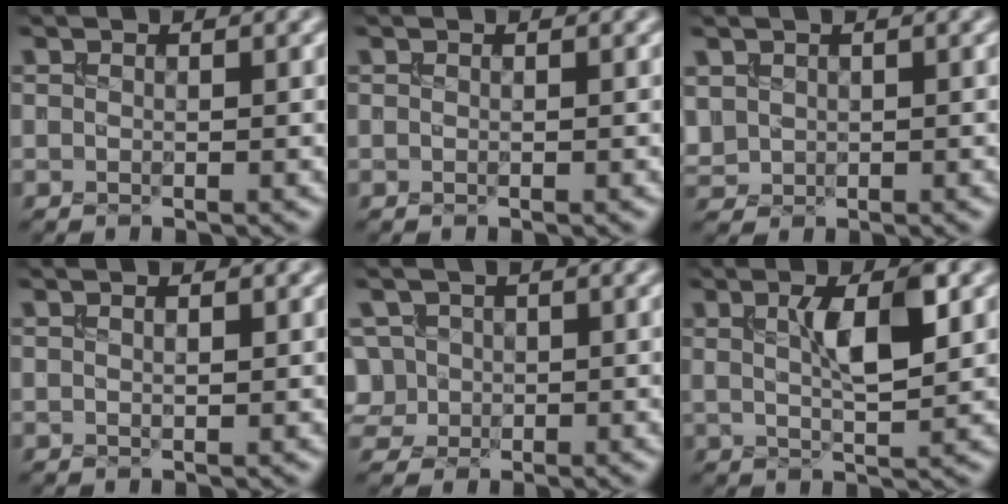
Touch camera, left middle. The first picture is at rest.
{"total": 0.0}
{"total": 1.4, "force": [0.5, 1.1, 0.5], "torque": [-0.016, -0.002, 0.015]}
{"total": 0.8, "force": [0.4, 0.2, 0.7], "torque": [-0.012, 0.000, 0.008]}
{"total": 3.4, "force": [0.1, 3.2, 1.3], "torque": [-0.027, 0.024, 0.001]}
{"total": 4.5, "force": [1.4, 0.9, 4.2], "torque": [-0.077, 0.003, 0.025]}